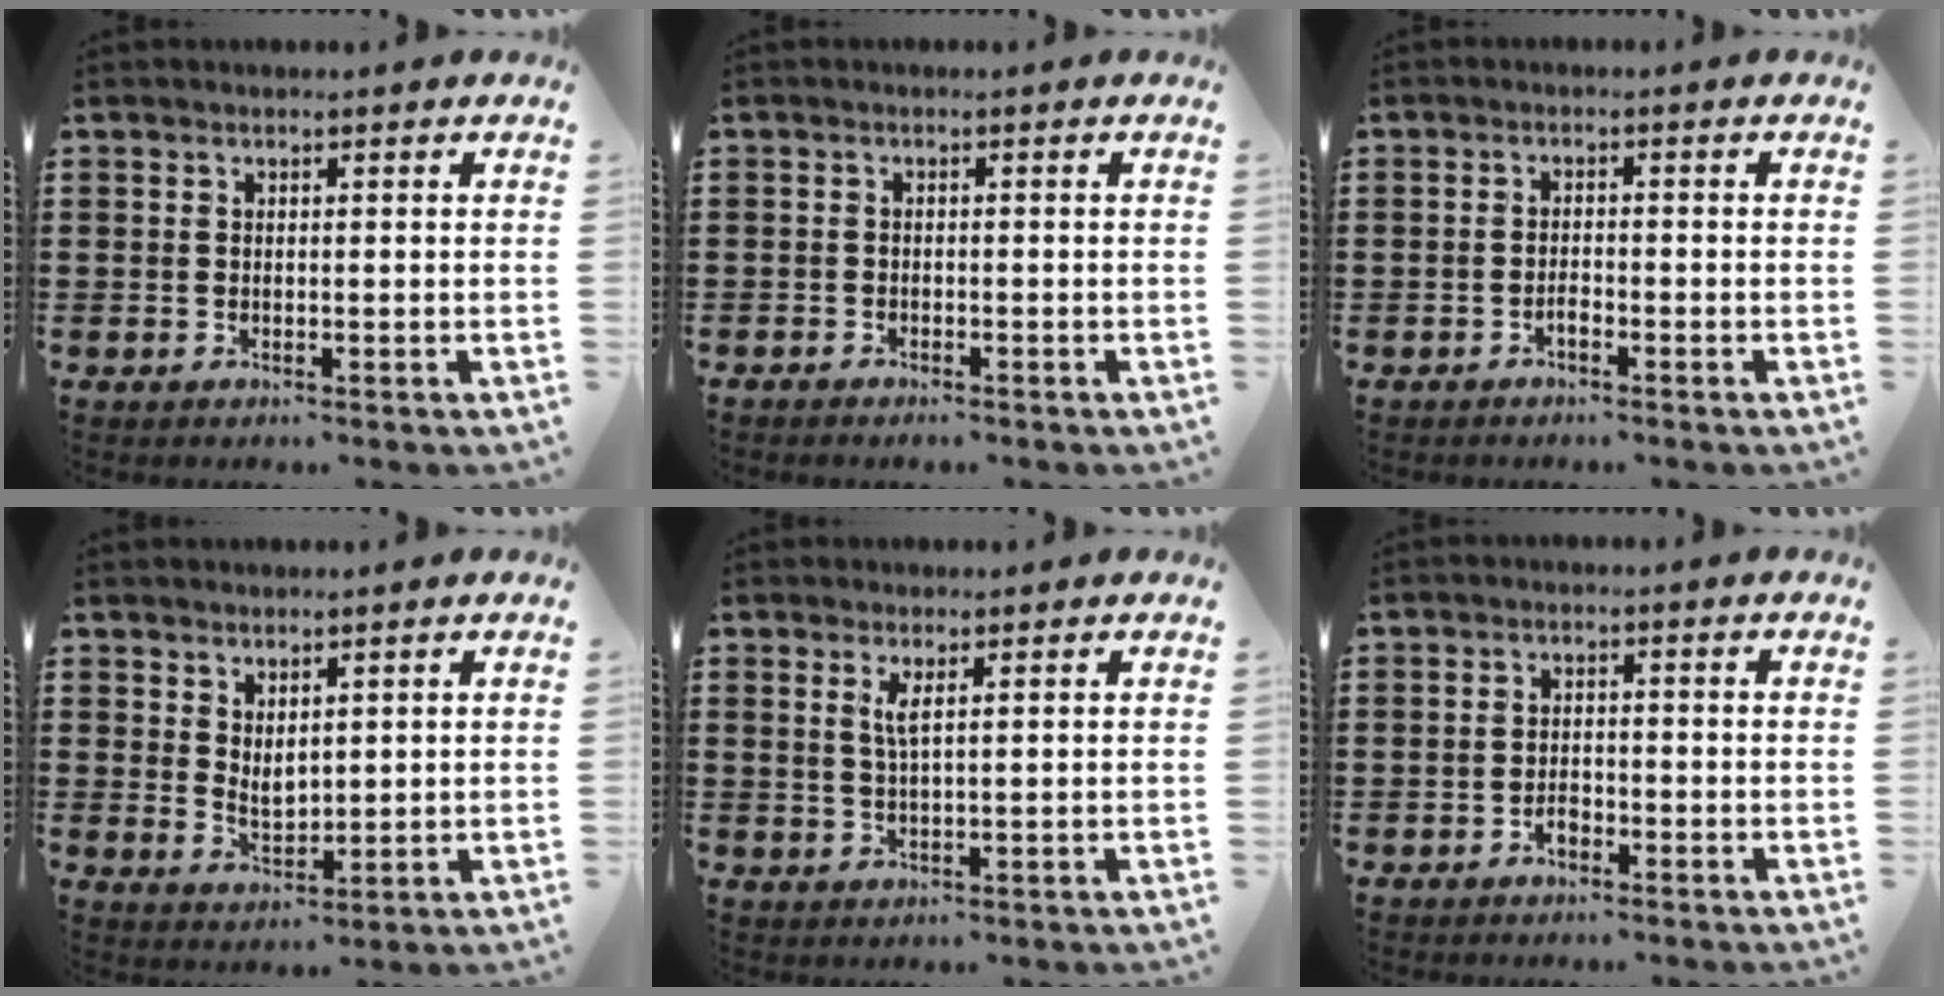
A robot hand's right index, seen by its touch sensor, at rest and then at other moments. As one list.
[{"total": 1.0, "force": [-1.0, 0.2, 0.0], "torque": [-0.004, 0.002, -0.021]}, {"total": 1.4, "force": [-1.0, 0.4, 0.8], "torque": [-0.019, -0.001, -0.018]}, {"total": 2.7, "force": [1.8, 1.4, 1.5], "torque": [-0.034, -0.002, 0.035]}, {"total": 2.2, "force": [0.9, 0.2, 1.9], "torque": [-0.042, 0.000, 0.015]}, {"total": 1.8, "force": [-1.3, 0.9, 0.9], "torque": [-0.021, -0.002, -0.025]}]